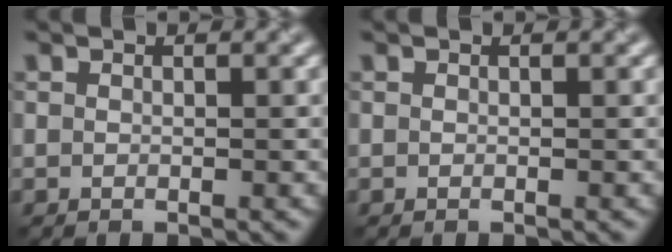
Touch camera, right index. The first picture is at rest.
{"total": 0.0}